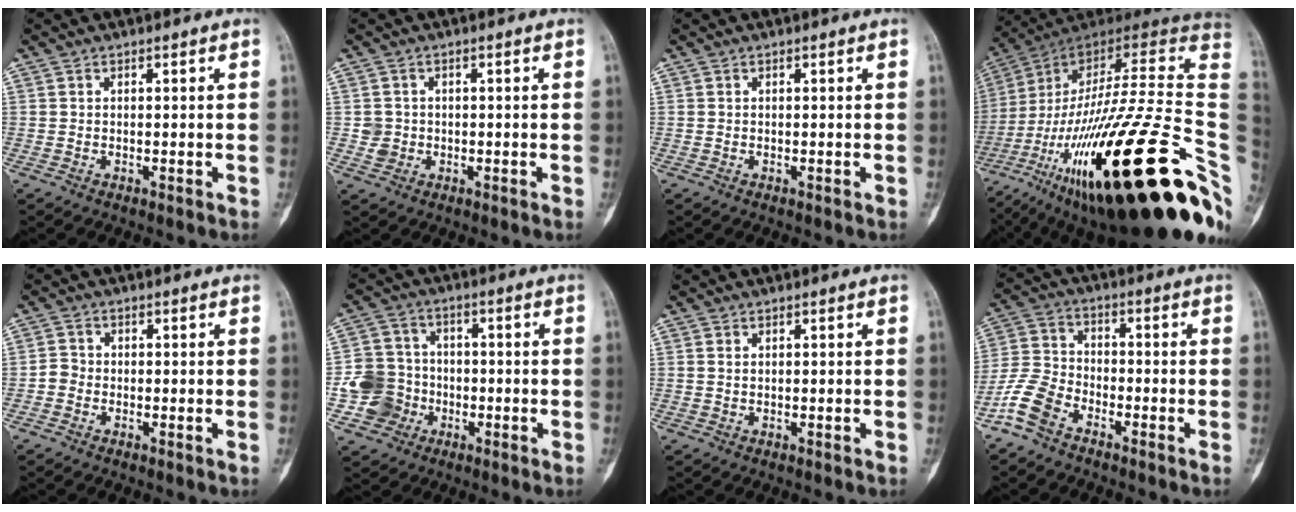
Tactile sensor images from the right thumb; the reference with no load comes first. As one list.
[{"total": 2.6, "force": [-0.2, 2.5, 0.6], "torque": [0.005, 0.006, 0.001]}, {"total": 0.0}, {"total": 42.7, "force": [-14.5, 11.2, 38.5], "torque": [-0.558, 0.067, -0.237]}, {"total": 2.0, "force": [-0.7, 1.7, 0.8], "torque": [-0.006, 0.005, -0.023]}, {"total": 9.3, "force": [-2.5, 8.6, 2.4], "torque": [-0.015, 0.020, -0.048]}, {"total": 0.8, "force": [0.3, 0.5, 0.5], "torque": [-0.012, 0.002, 0.009]}, {"total": 10.5, "force": [-6.8, 5.9, 5.3], "torque": [-0.109, 0.031, -0.148]}]